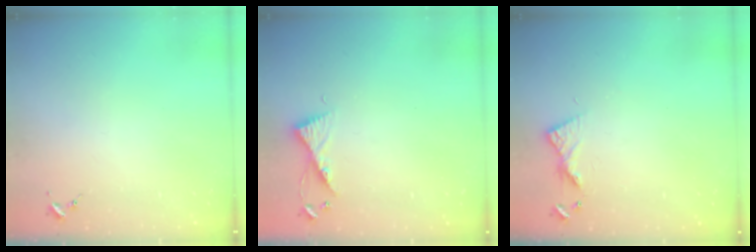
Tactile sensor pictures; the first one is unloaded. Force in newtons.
{"total": 6.2, "press": 6.2, "slide": 0.6}
{"total": 6.1, "press": 6.1, "slide": 0.6}